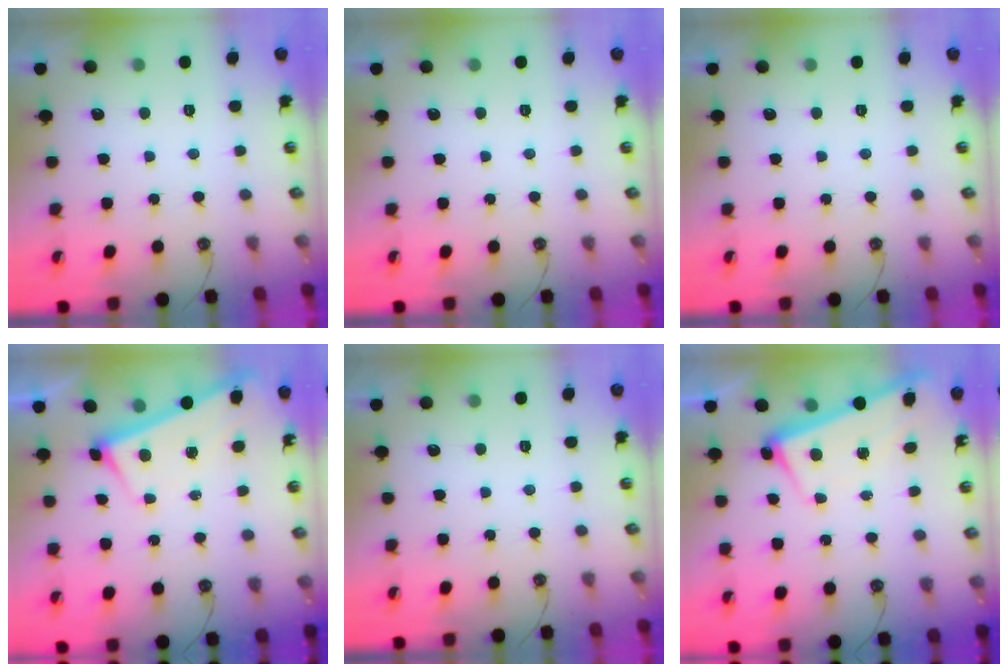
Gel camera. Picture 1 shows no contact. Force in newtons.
{"total": 0.0}
{"total": 0.0}
{"total": 2.8, "press": 2.8, "slide": 0.2}
{"total": 0.0}
{"total": 2.3, "press": 2.2, "slide": 0.7}